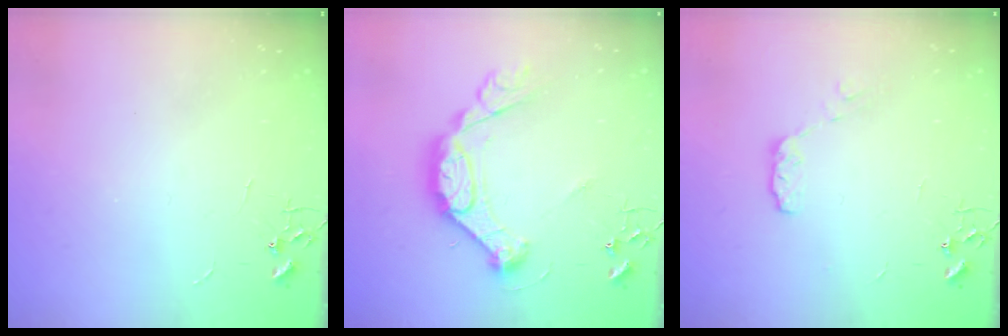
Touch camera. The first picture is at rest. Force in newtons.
{"total": 16.3, "press": 16.3, "slide": 1.5}
{"total": 5.6, "press": 5.5, "slide": 0.8}